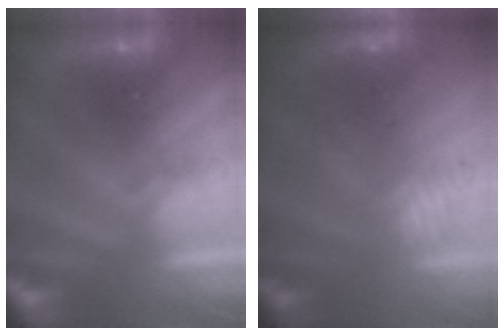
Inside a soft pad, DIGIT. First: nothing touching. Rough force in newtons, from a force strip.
{"total": 9.0}